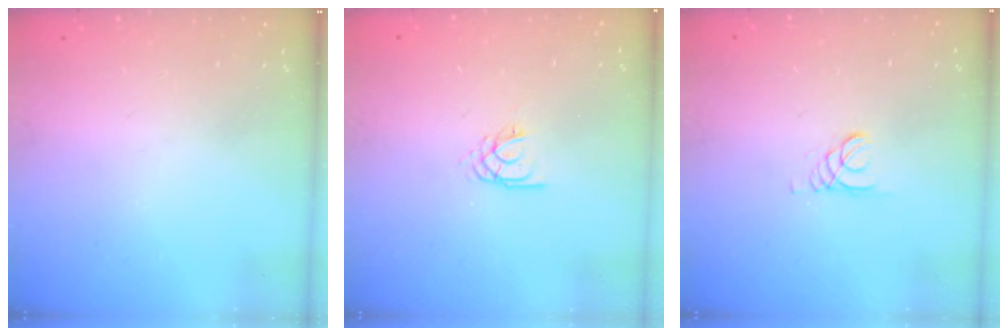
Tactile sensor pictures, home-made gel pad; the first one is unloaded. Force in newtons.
{"total": 2.2, "press": 2.2, "slide": 0.4}
{"total": 1.5, "press": 1.5, "slide": 0.1}